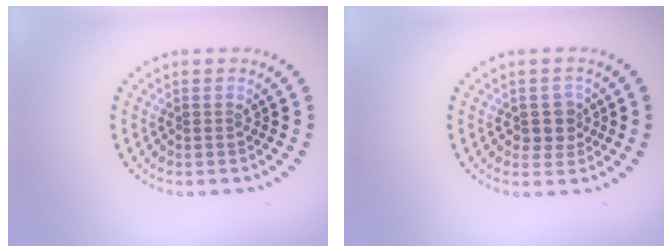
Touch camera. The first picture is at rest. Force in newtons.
{"total": 2.0, "press": 1.8, "slide": 0.9}